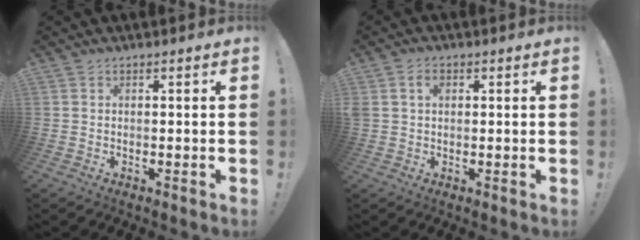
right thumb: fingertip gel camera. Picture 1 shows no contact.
{"total": 0.6, "force": [0.2, 0.5, 0.3], "torque": [-0.007, 0.002, 0.004]}